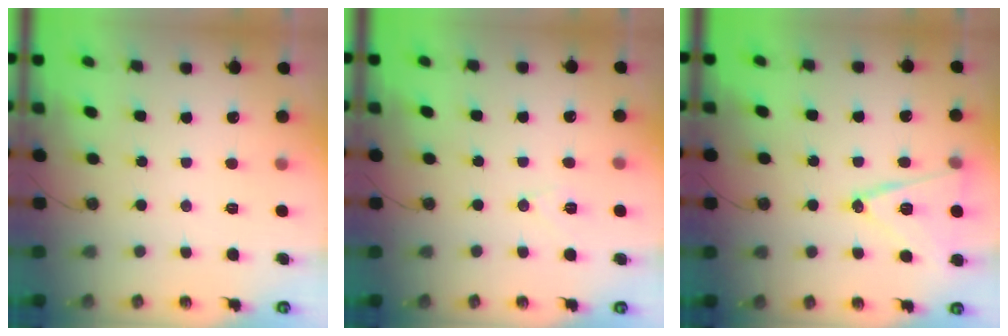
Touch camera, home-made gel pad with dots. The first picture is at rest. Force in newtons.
{"total": 6.7, "press": 5.0, "slide": 4.4}
{"total": 14.2, "press": 13.8, "slide": 3.3}